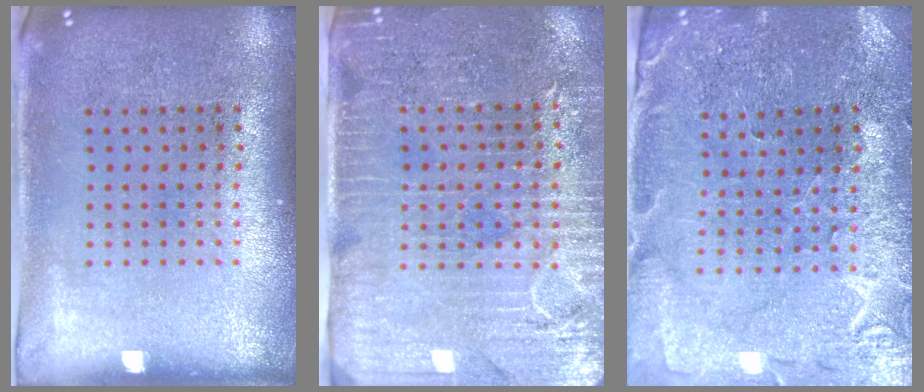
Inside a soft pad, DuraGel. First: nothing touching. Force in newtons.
{"total": 3.6, "press": 3.3, "slide": 1.6}
{"total": 1.0, "press": 1.0, "slide": 0.2}